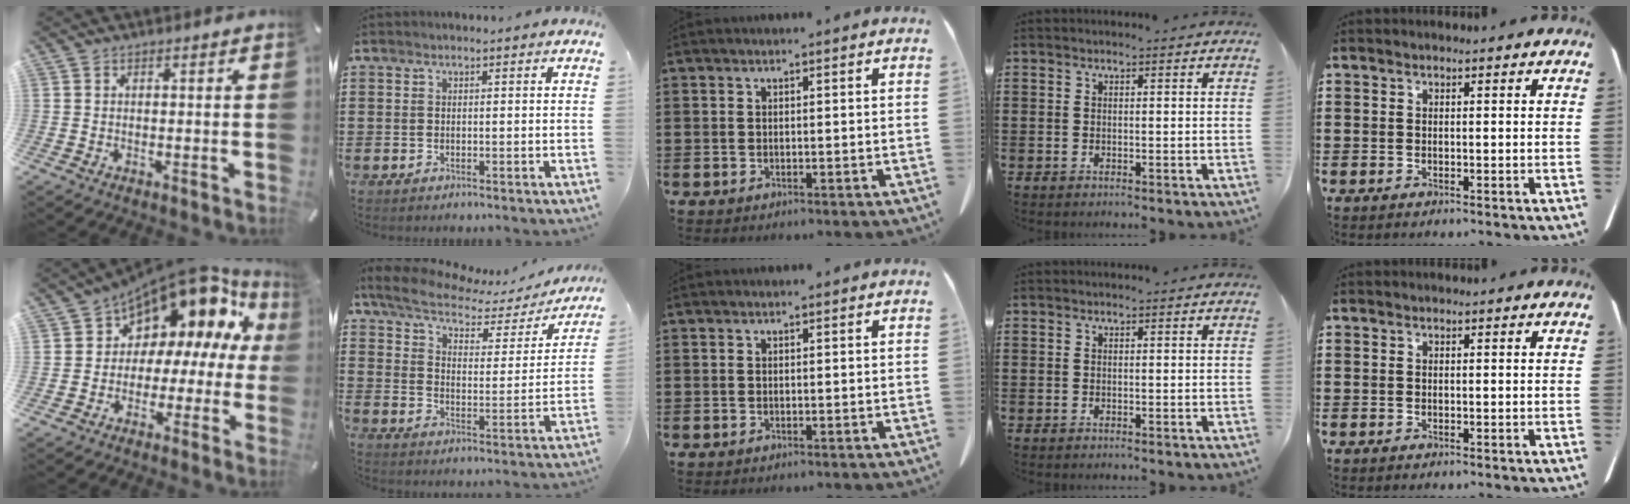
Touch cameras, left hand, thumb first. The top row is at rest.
{"thumb": {"total": 12.1, "force": [7.9, 7.2, 5.8], "torque": [-0.083, -0.080, 0.130]}, "index": {"total": 6.2, "force": [5.0, 2.2, 2.9], "torque": [-0.082, -0.022, 0.083]}}